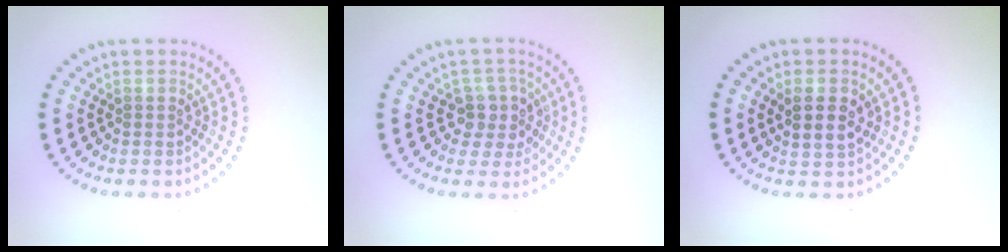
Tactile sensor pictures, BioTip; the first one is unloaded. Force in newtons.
{"total": 3.1, "press": 2.4, "slide": 1.9}
{"total": 2.6, "press": 2.6, "slide": 0.6}